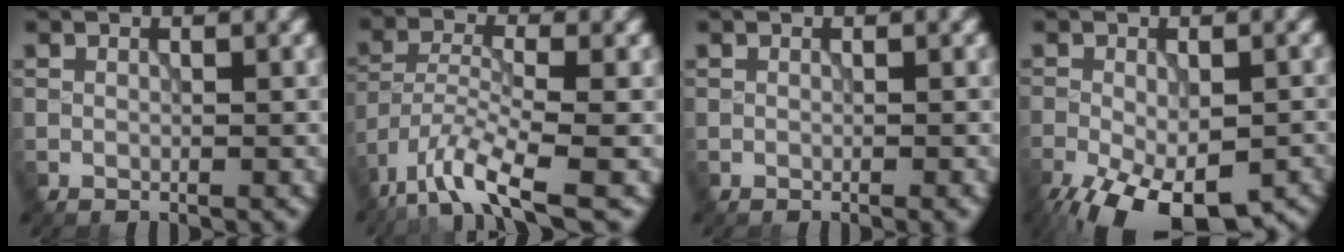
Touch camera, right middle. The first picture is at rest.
{"total": 6.9, "force": [-4.7, 1.5, 4.8], "torque": [-0.091, -0.006, -0.098]}
{"total": 0.6, "force": [-0.3, 0.1, 0.5], "torque": [-0.004, -0.001, -0.005]}
{"total": 12.7, "force": [-7.7, 5.3, 8.6], "torque": [-0.155, -0.050, -0.107]}